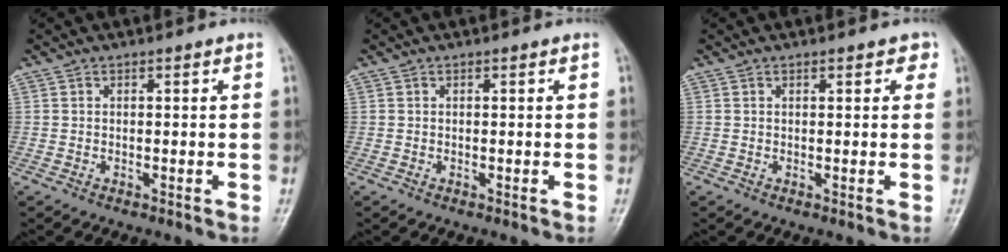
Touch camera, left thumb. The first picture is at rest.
{"total": 0.0}
{"total": 2.1, "force": [1.1, 1.1, 1.4], "torque": [-0.005, -0.001, 0.010]}